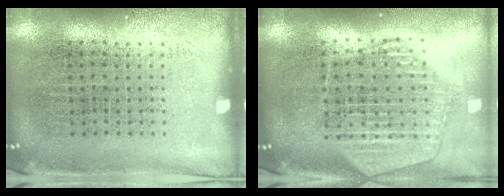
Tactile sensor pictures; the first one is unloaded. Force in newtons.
{"total": 2.1, "press": 1.9, "slide": 0.9}